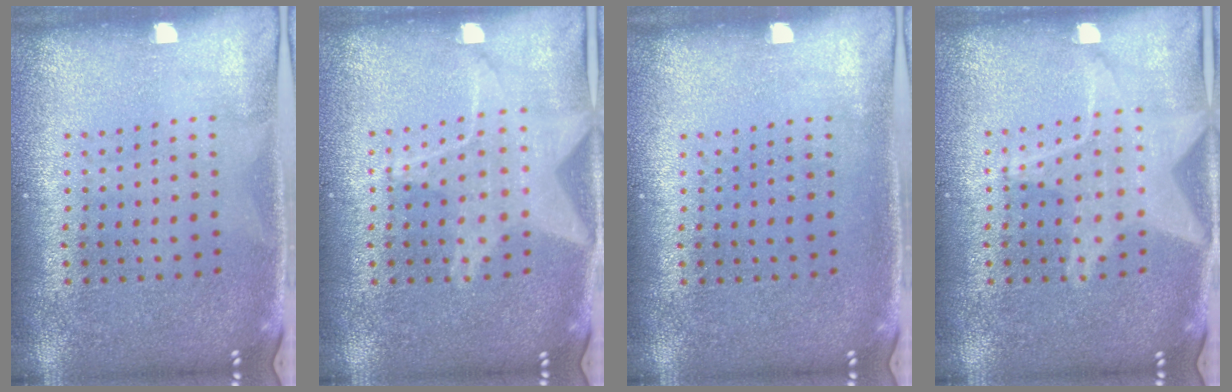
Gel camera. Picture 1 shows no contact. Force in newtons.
{"total": 1.6, "press": 1.6, "slide": 0.2}
{"total": 0.0}
{"total": 3.0, "press": 3.0, "slide": 0.4}